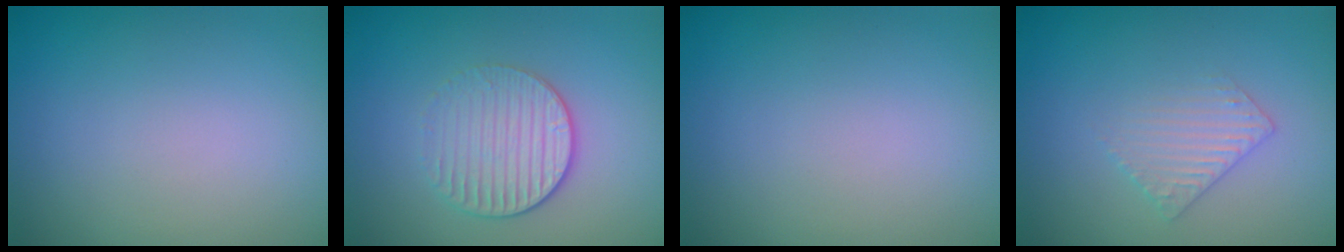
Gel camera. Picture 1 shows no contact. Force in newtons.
{"total": 3.0, "press": 2.7, "slide": 1.3}
{"total": 0.0}
{"total": 1.9, "press": 1.9, "slide": 0.5}